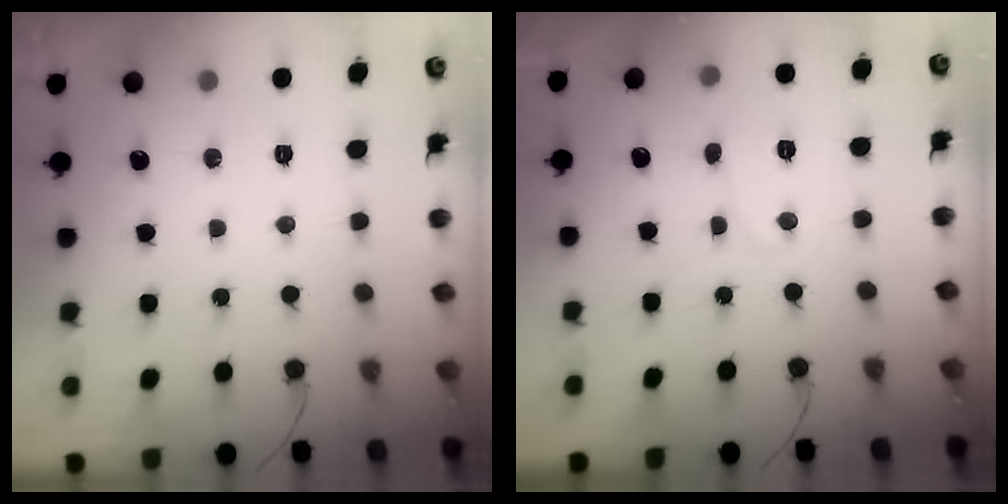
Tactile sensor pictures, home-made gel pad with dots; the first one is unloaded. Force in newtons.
{"total": 3.8, "press": 3.7, "slide": 0.4}